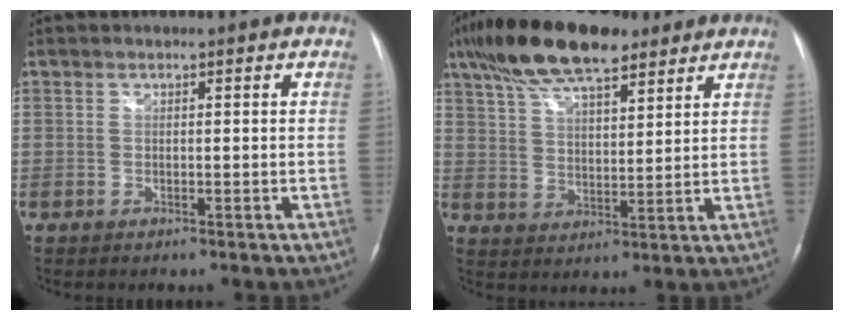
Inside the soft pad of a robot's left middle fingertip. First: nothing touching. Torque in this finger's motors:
{"motor_torque": [1.51, -0.63, 0.25, 0.21]}